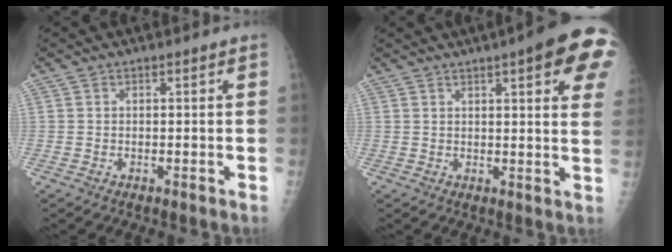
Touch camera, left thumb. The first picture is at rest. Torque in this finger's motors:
{"motor_torque": [1.76, 1.82, 1.10, -0.47, 0.10]}